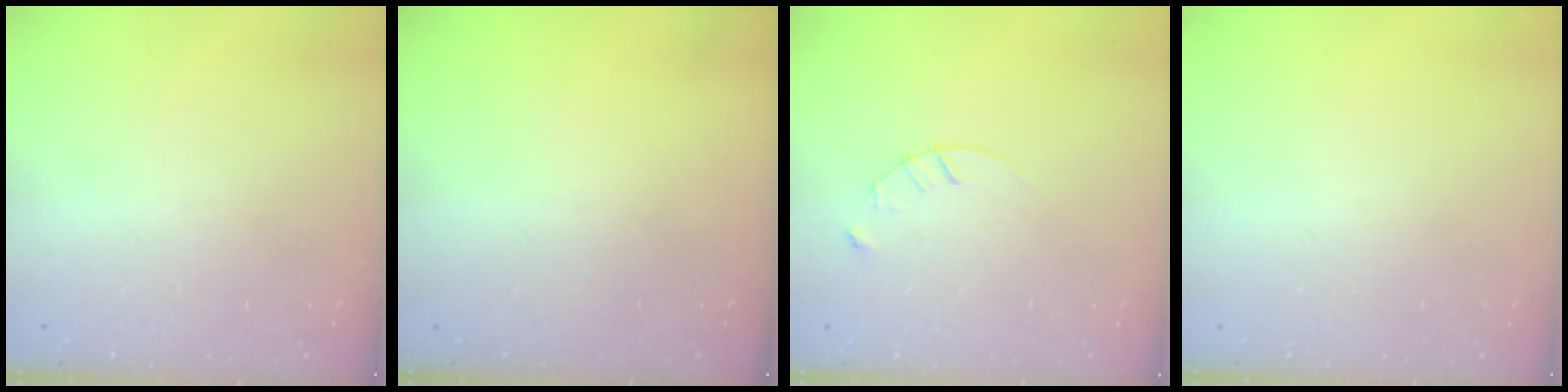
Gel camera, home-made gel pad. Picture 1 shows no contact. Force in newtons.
{"total": 0.0}
{"total": 4.1, "press": 4.1, "slide": 0.5}
{"total": 0.0}